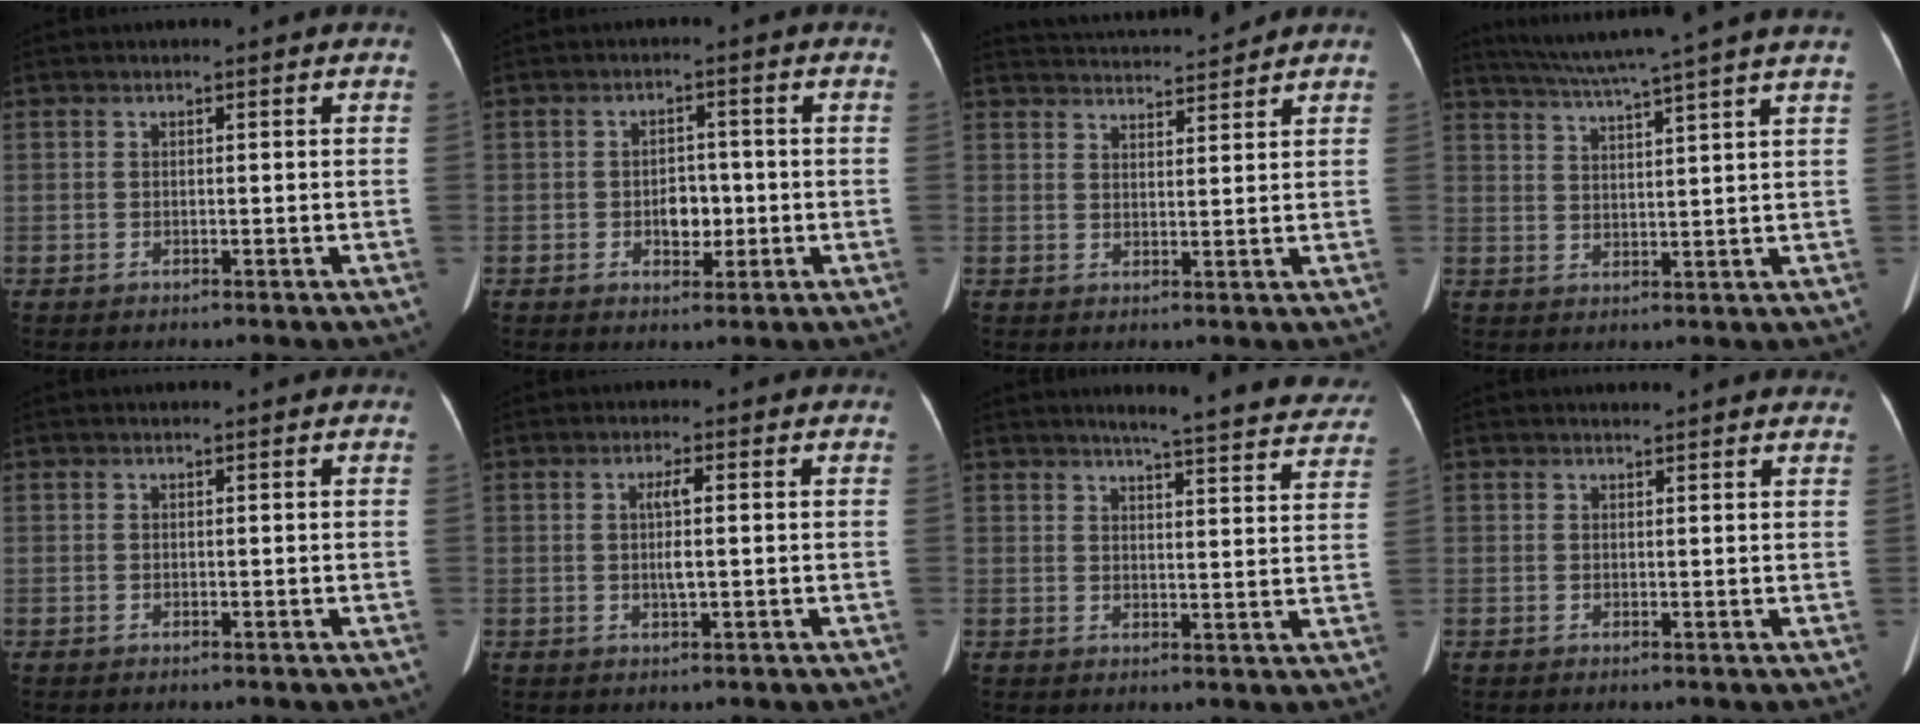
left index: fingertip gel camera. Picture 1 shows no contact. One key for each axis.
{"total": 3.7, "fx": -0.8, "fy": 2.4, "fz": 2.7, "tx": -0.039, "ty": 0.007, "tz": -0.008}
{"total": 8.1, "fx": 7.9, "fy": 0.1, "fz": 1.6, "tx": -0.032, "ty": 0.018, "tz": 0.118}
{"total": 13.5, "fx": 11.3, "fy": -2.0, "fz": 7.1, "tx": -0.123, "ty": 0.003, "tz": 0.154}
{"total": 0.0}
{"total": 3.2, "fx": 0.2, "fy": 0.1, "fz": 3.2, "tx": -0.064, "ty": 0.000, "tz": 0.005}
{"total": 17.7, "fx": 16.3, "fy": 1.8, "fz": 6.7, "tx": -0.069, "ty": -0.038, "tz": 0.179}
{"total": 5.1, "fx": 4.9, "fy": 0.7, "fz": 1.3, "tx": -0.014, "ty": 0.014, "tz": 0.044}